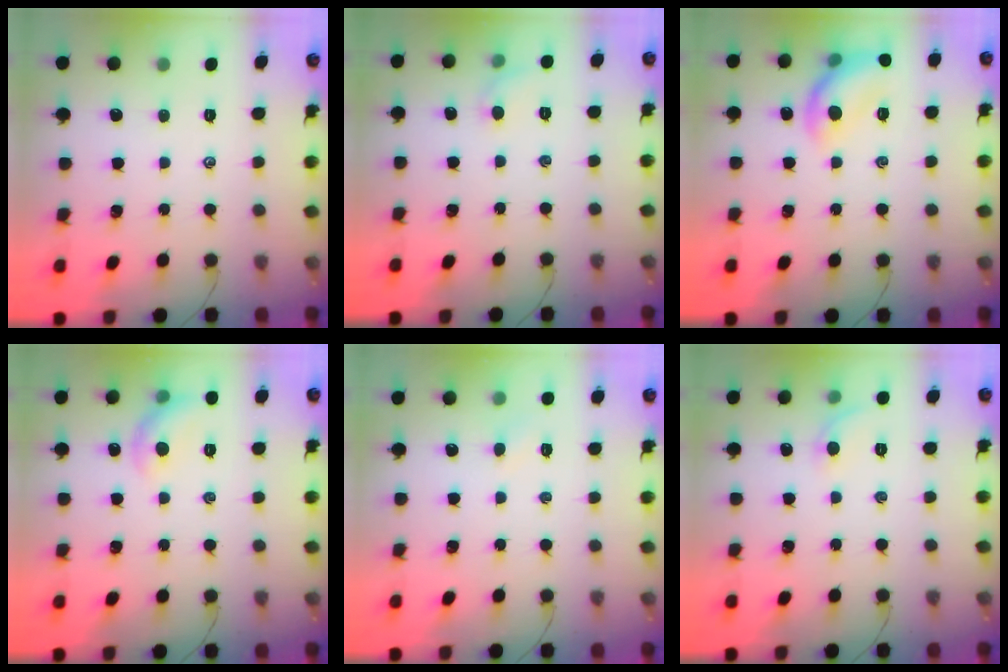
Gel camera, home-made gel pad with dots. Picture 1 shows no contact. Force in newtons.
{"total": 4.4, "press": 4.2, "slide": 1.4}
{"total": 13.9, "press": 13.9, "slide": 1.1}
{"total": 7.5, "press": 7.4, "slide": 1.1}
{"total": 3.0, "press": 2.9, "slide": 0.8}
{"total": 5.1, "press": 4.8, "slide": 1.7}